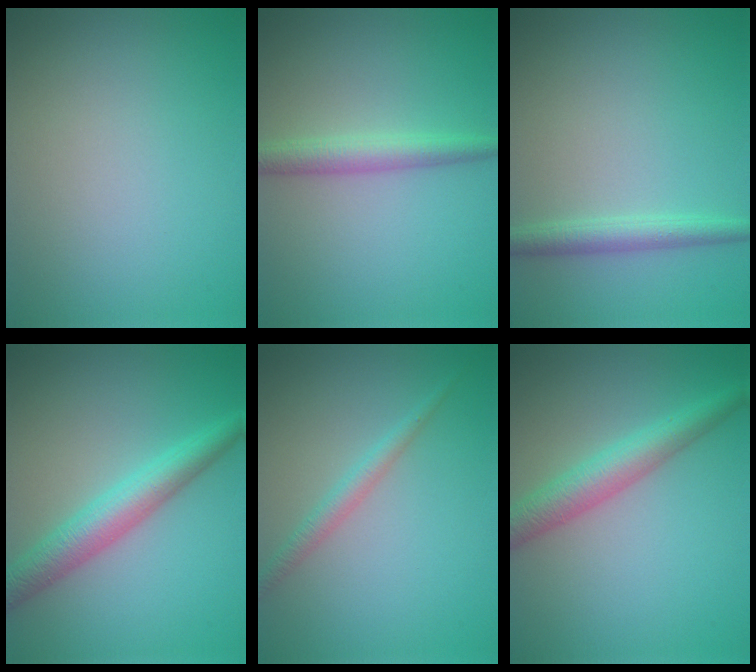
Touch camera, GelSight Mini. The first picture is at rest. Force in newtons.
{"total": 2.7, "press": 2.7, "slide": 0.1}
{"total": 2.3, "press": 2.3, "slide": 0.1}
{"total": 4.5, "press": 4.5, "slide": 0.1}
{"total": 1.7, "press": 1.7, "slide": 0.0}
{"total": 3.9, "press": 3.9, "slide": 0.2}